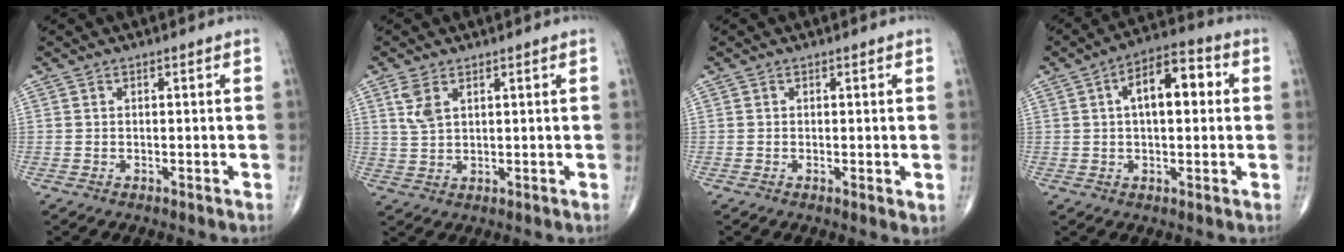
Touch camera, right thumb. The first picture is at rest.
{"total": 4.0, "force": [2.0, 2.0, 2.8], "torque": [-0.062, 0.001, 0.048]}
{"total": 1.5, "force": [0.0, 0.5, 1.4], "torque": [-0.023, -0.007, -0.002]}
{"total": 10.7, "force": [2.0, 5.3, 9.1], "torque": [-0.129, 0.025, 0.023]}